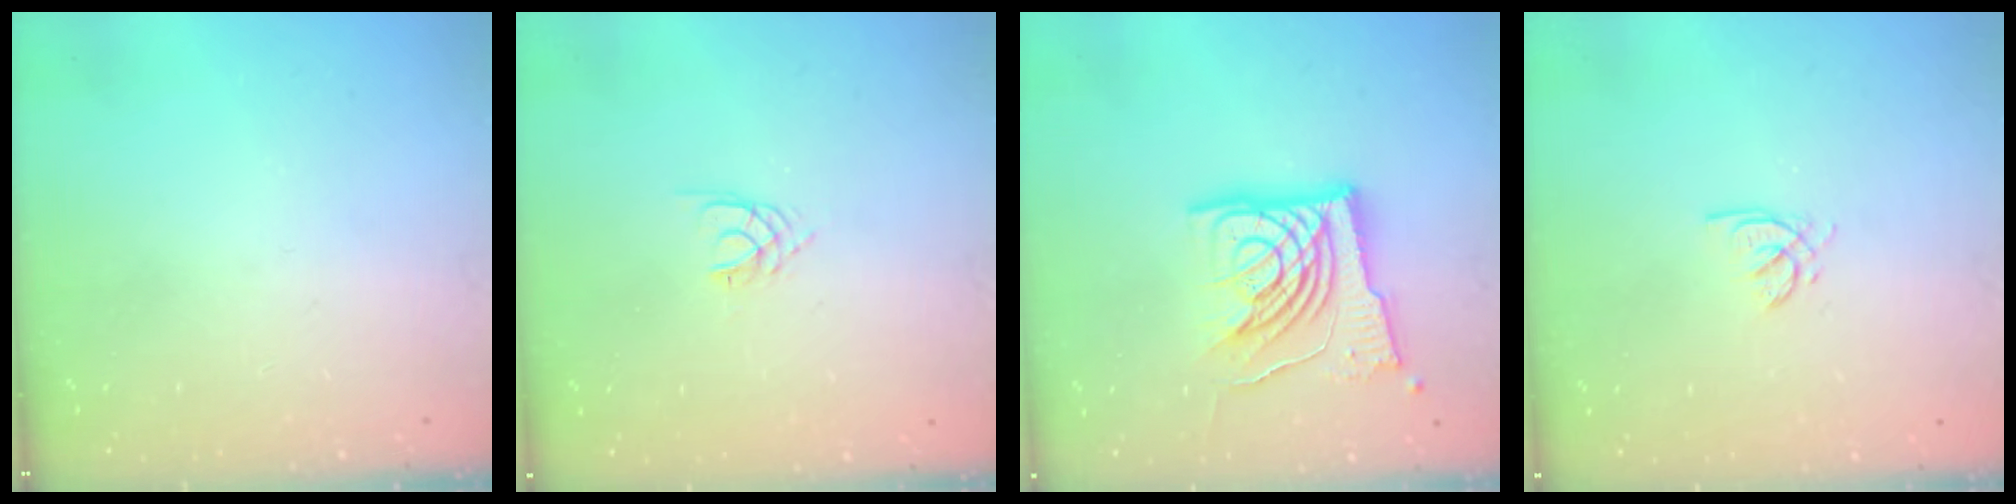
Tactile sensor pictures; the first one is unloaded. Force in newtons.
{"total": 2.1, "press": 2.1, "slide": 0.3}
{"total": 15.6, "press": 15.5, "slide": 1.6}
{"total": 2.2, "press": 2.2, "slide": 0.2}